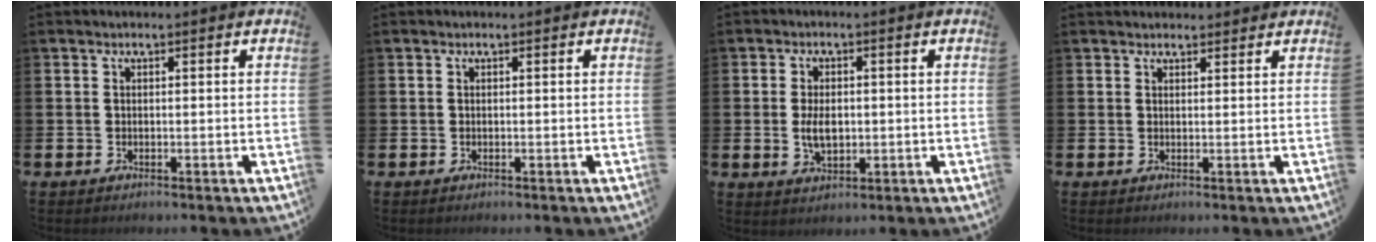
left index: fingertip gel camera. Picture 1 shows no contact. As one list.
[{"total": 0.0}, {"total": 4.1, "force": [0.0, 2.4, 3.3], "torque": [-0.049, 0.001, -0.003]}, {"total": 1.6, "force": [1.5, 0.6, 0.0], "torque": [0.017, -0.006, 0.024]}]